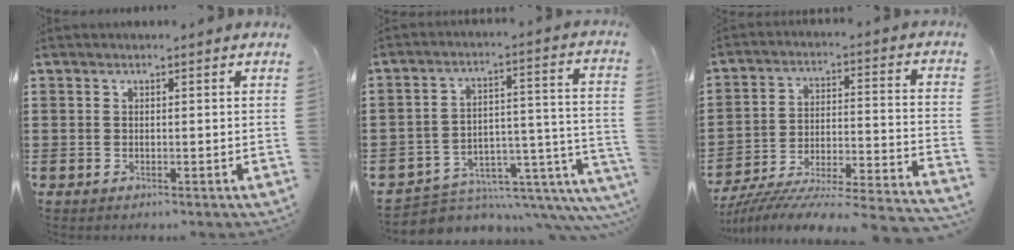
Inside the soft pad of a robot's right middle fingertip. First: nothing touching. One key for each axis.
{"total": 5.0, "fx": -4.3, "fy": 2.1, "fz": 1.4, "tx": -0.029, "ty": -0.008, "tz": -0.078}
{"total": 5.8, "fx": -5.5, "fy": -0.3, "fz": 2.0, "tx": -0.040, "ty": -0.018, "tz": -0.115}